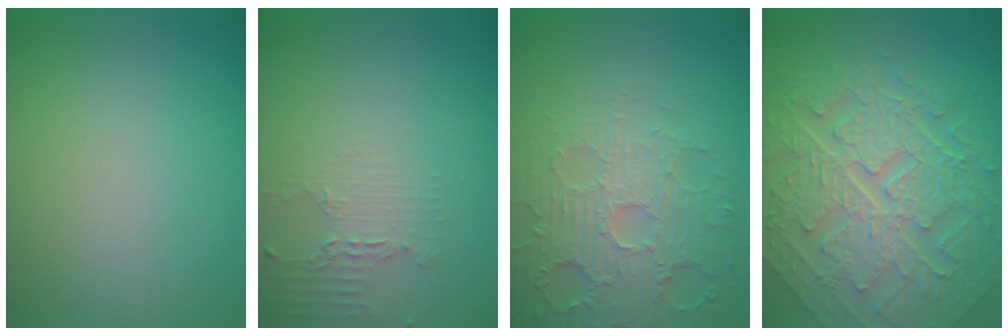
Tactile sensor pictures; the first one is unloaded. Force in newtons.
{"total": 2.2, "press": 1.6, "slide": 1.5}
{"total": 4.8, "press": 4.6, "slide": 1.2}
{"total": 10.4, "press": 7.1, "slide": 7.6}